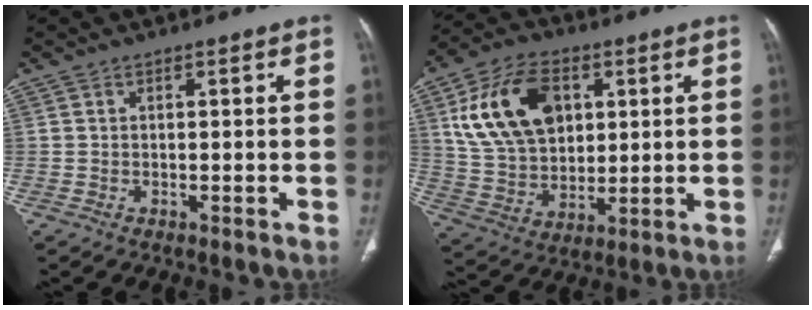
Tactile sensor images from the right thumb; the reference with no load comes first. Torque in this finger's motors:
{"motor_torque": [0.80, 2.30, 0.69, -0.18, 0.26]}